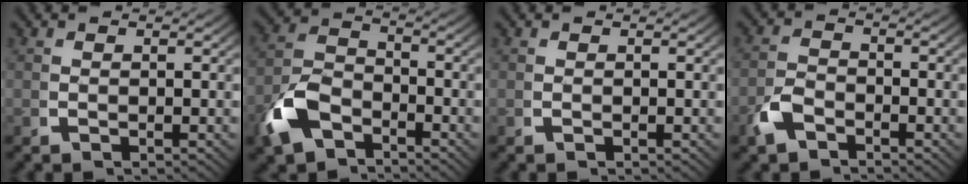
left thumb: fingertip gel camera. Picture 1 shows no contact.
{"total": 6.6, "force": [-3.2, 4.5, 3.7], "torque": [-0.085, -0.019, -0.051]}
{"total": 0.0}
{"total": 2.8, "force": [-1.9, 1.6, 1.4], "torque": [-0.036, -0.008, -0.034]}